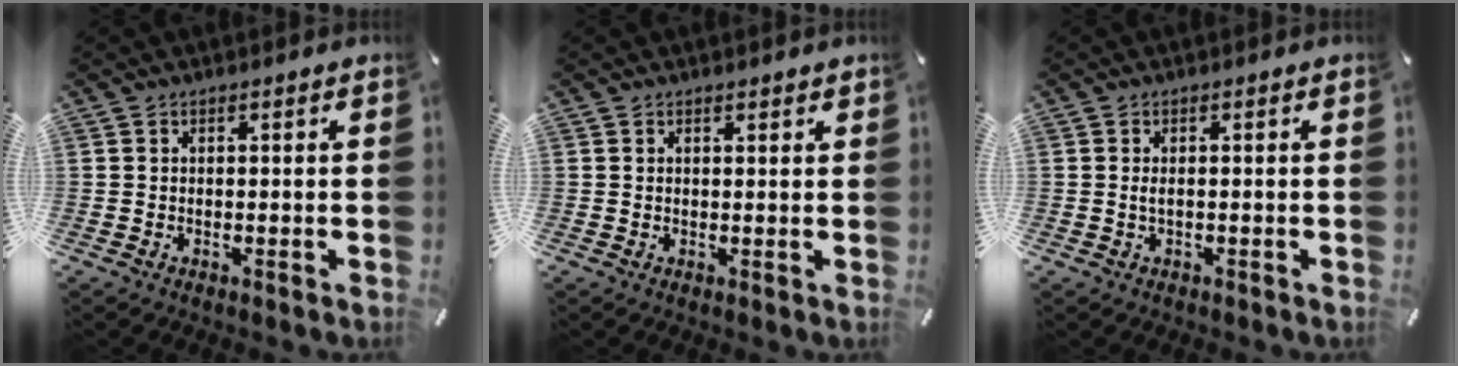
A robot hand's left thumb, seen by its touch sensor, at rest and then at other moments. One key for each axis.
{"total": 0.8, "fx": 0.7, "fy": 0.3, "fz": 0.2, "tx": -0.004, "ty": -0.001, "tz": 0.014}
{"total": 1.3, "fx": 0.0, "fy": 0.5, "fz": 1.2, "tx": -0.024, "ty": 0.001, "tz": -0.001}